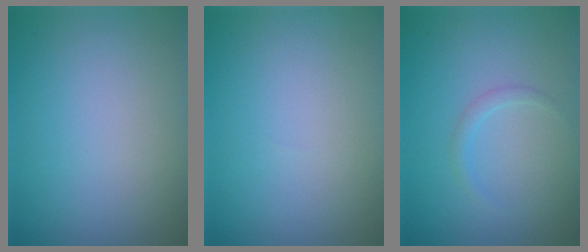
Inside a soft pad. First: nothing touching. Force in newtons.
{"total": 0.0}
{"total": 0.9, "press": 0.9, "slide": 0.1}